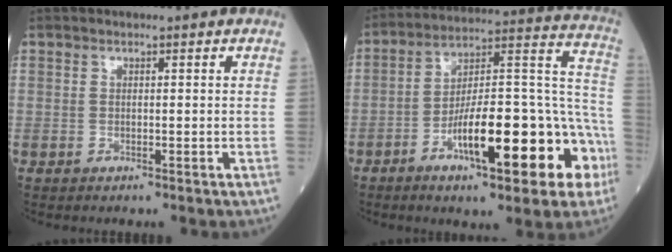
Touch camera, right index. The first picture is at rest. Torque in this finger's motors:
{"motor_torque": [1.31, -0.83, 0.69, 0.21]}